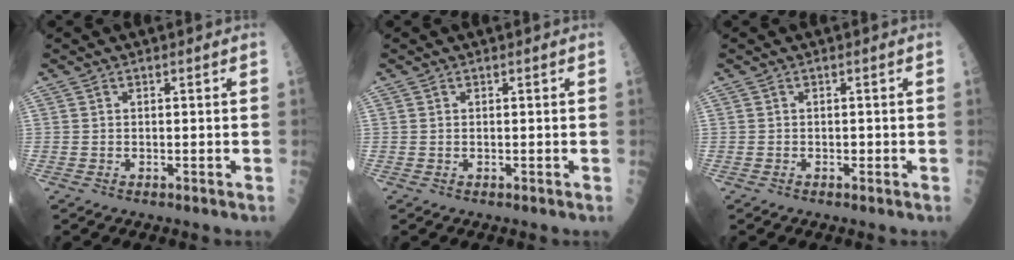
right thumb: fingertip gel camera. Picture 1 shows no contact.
{"total": 0.0}
{"total": 0.6, "force": [-0.2, 0.4, 0.4], "torque": [-0.001, 0.002, -0.004]}